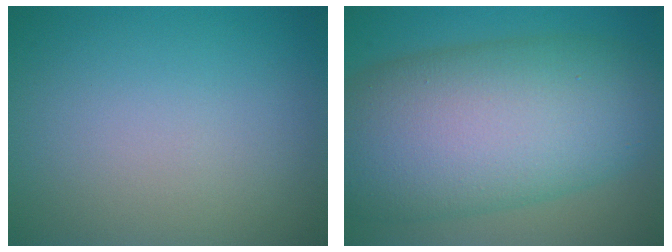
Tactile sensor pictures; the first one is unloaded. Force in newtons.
{"total": 14.4, "press": 14.4, "slide": 0.5}